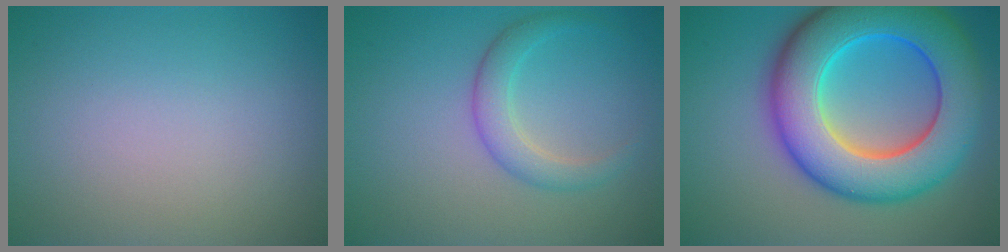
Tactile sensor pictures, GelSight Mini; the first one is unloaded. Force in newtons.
{"total": 2.6, "press": 2.6, "slide": 0.1}
{"total": 12.7, "press": 12.7, "slide": 0.3}